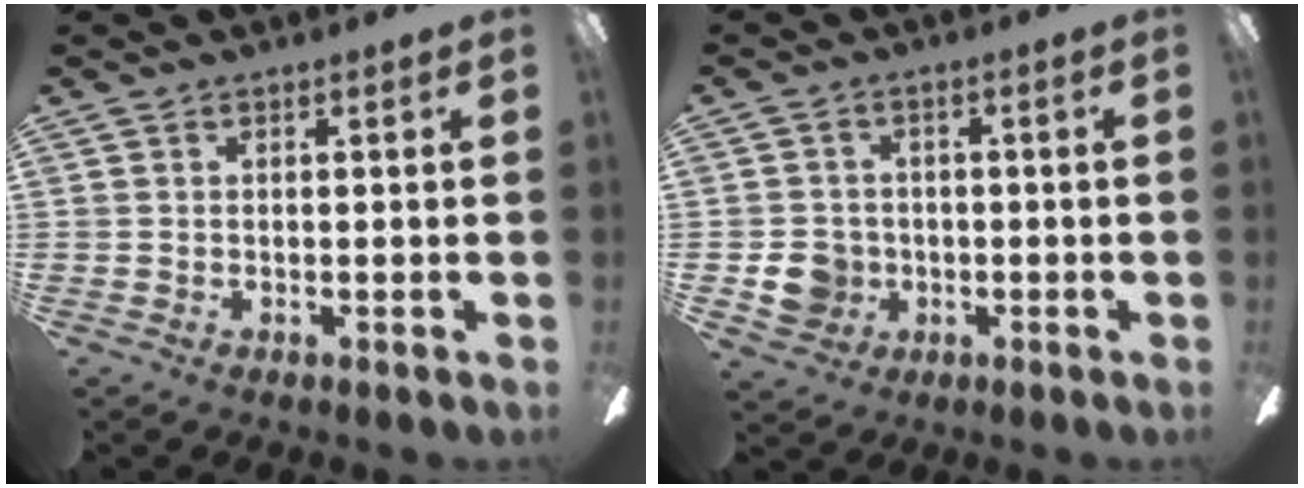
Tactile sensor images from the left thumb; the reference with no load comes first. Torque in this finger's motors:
{"motor_torque": [-0.04, 0.05, -0.01, 0.02, 0.00]}